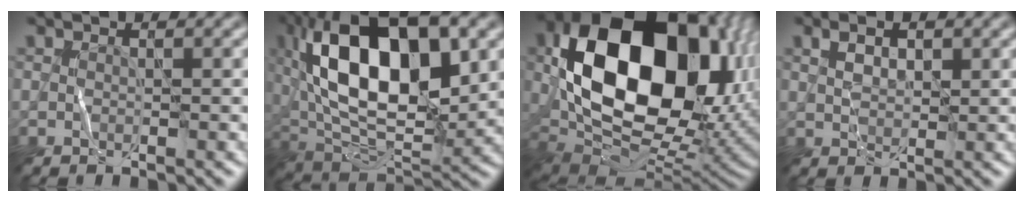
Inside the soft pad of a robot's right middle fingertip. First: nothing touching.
{"total": 15.7, "force": [4.2, 7.4, 13.3], "torque": [-0.231, 0.026, 0.060]}
{"total": 18.4, "force": [3.6, 12.3, 13.2], "torque": [-0.252, -0.002, 0.078]}
{"total": 2.0, "force": [1.1, 1.1, 1.3], "torque": [-0.025, 0.003, 0.021]}